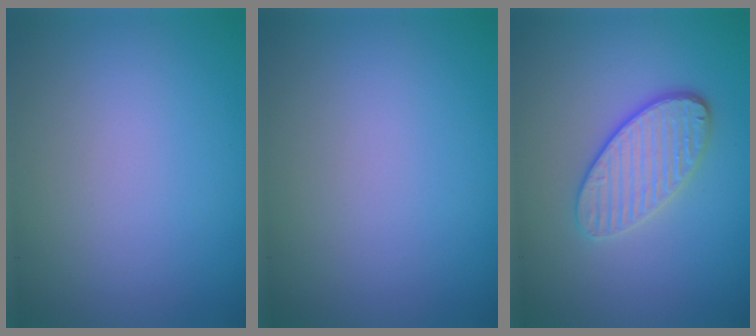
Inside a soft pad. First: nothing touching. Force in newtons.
{"total": 0.0}
{"total": 3.9, "press": 3.3, "slide": 2.0}